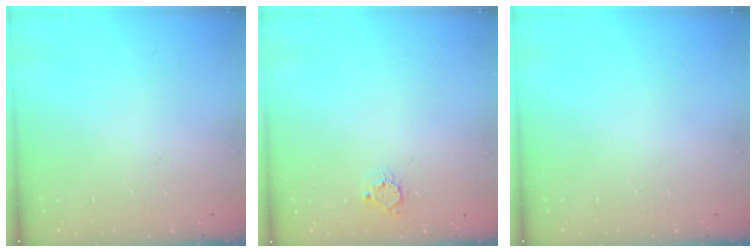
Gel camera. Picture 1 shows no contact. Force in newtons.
{"total": 4.4, "press": 4.4, "slide": 0.4}
{"total": 0.0}